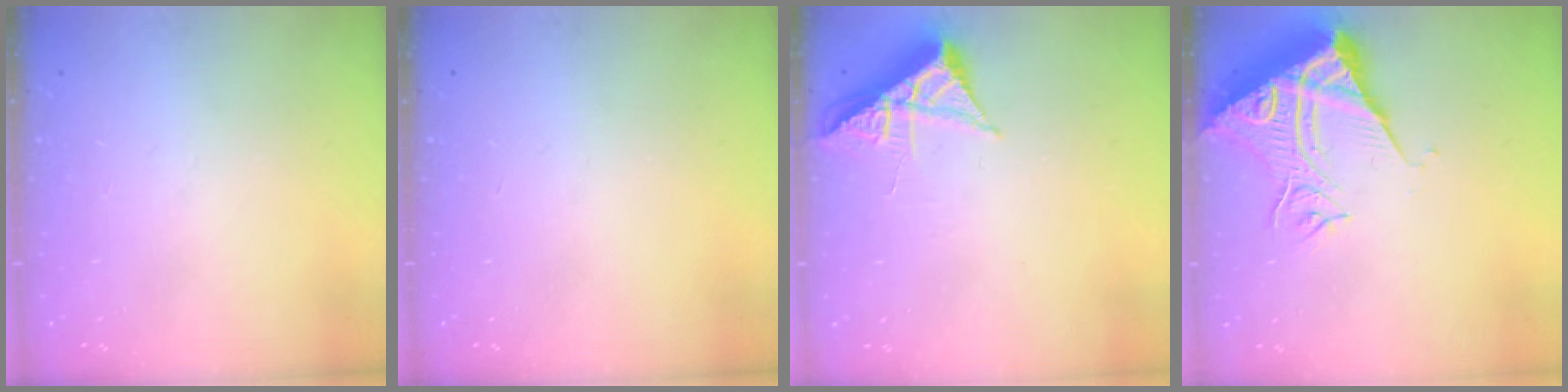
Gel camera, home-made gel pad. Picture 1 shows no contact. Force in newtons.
{"total": 0.0}
{"total": 6.5, "press": 6.5, "slide": 0.7}
{"total": 11.1, "press": 11.0, "slide": 1.3}